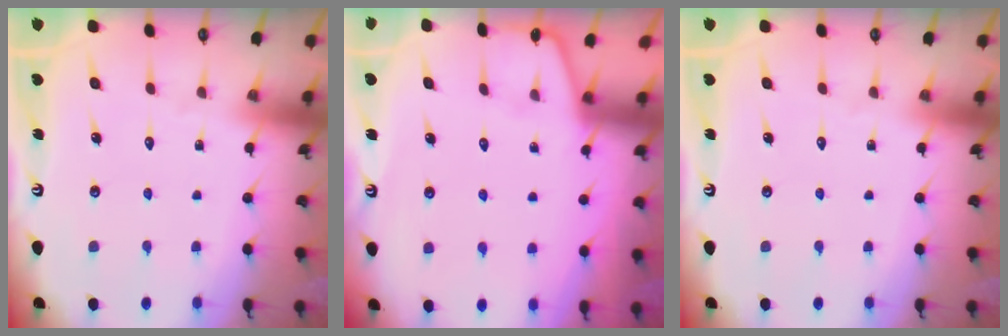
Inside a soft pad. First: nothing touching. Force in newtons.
{"total": 1.9, "press": 1.8, "slide": 0.3}
{"total": 0.0}